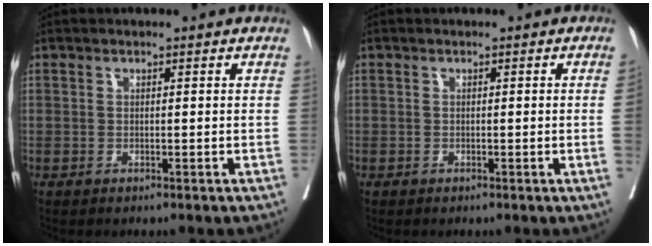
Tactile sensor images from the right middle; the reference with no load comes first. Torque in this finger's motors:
{"motor_torque": [1.04, -1.10, -0.22, -0.21]}